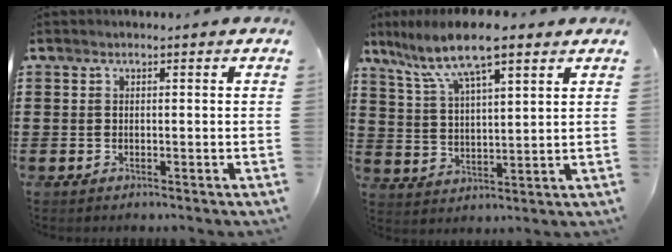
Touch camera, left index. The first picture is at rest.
{"total": 9.3, "force": [6.8, 1.9, 6.1], "torque": [-0.139, -0.017, 0.119]}